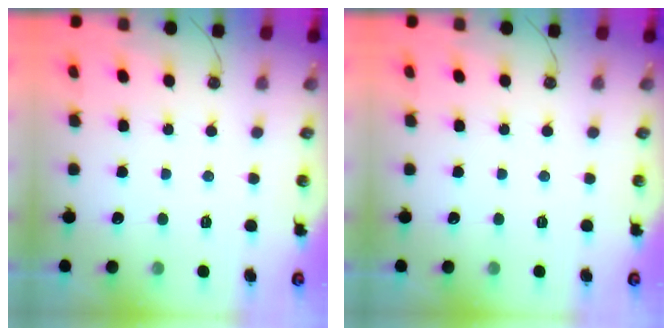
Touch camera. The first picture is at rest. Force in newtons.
{"total": 0.0}